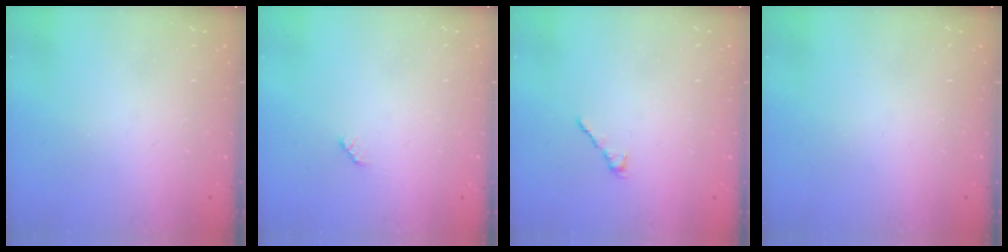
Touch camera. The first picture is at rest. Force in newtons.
{"total": 2.5, "press": 2.5, "slide": 0.4}
{"total": 1.7, "press": 1.5, "slide": 0.6}
{"total": 0.0}